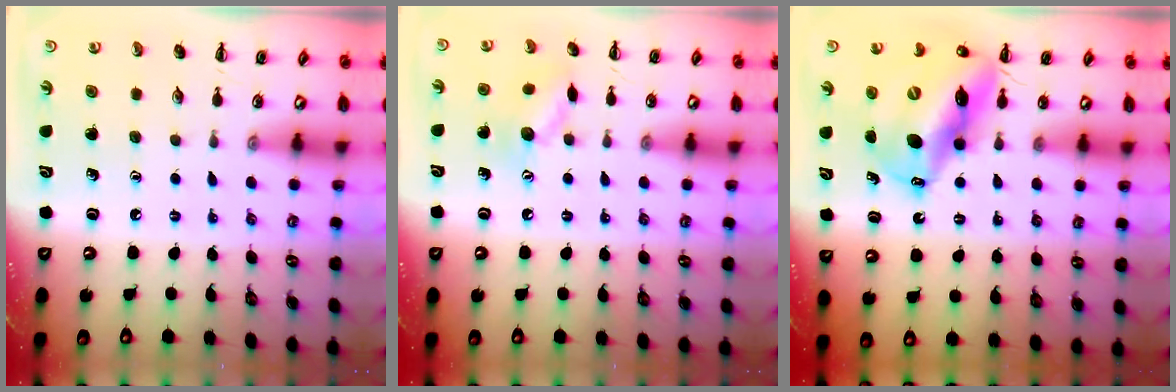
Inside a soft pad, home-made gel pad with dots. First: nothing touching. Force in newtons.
{"total": 9.1, "press": 9.1, "slide": 0.7}
{"total": 16.1, "press": 15.4, "slide": 4.6}